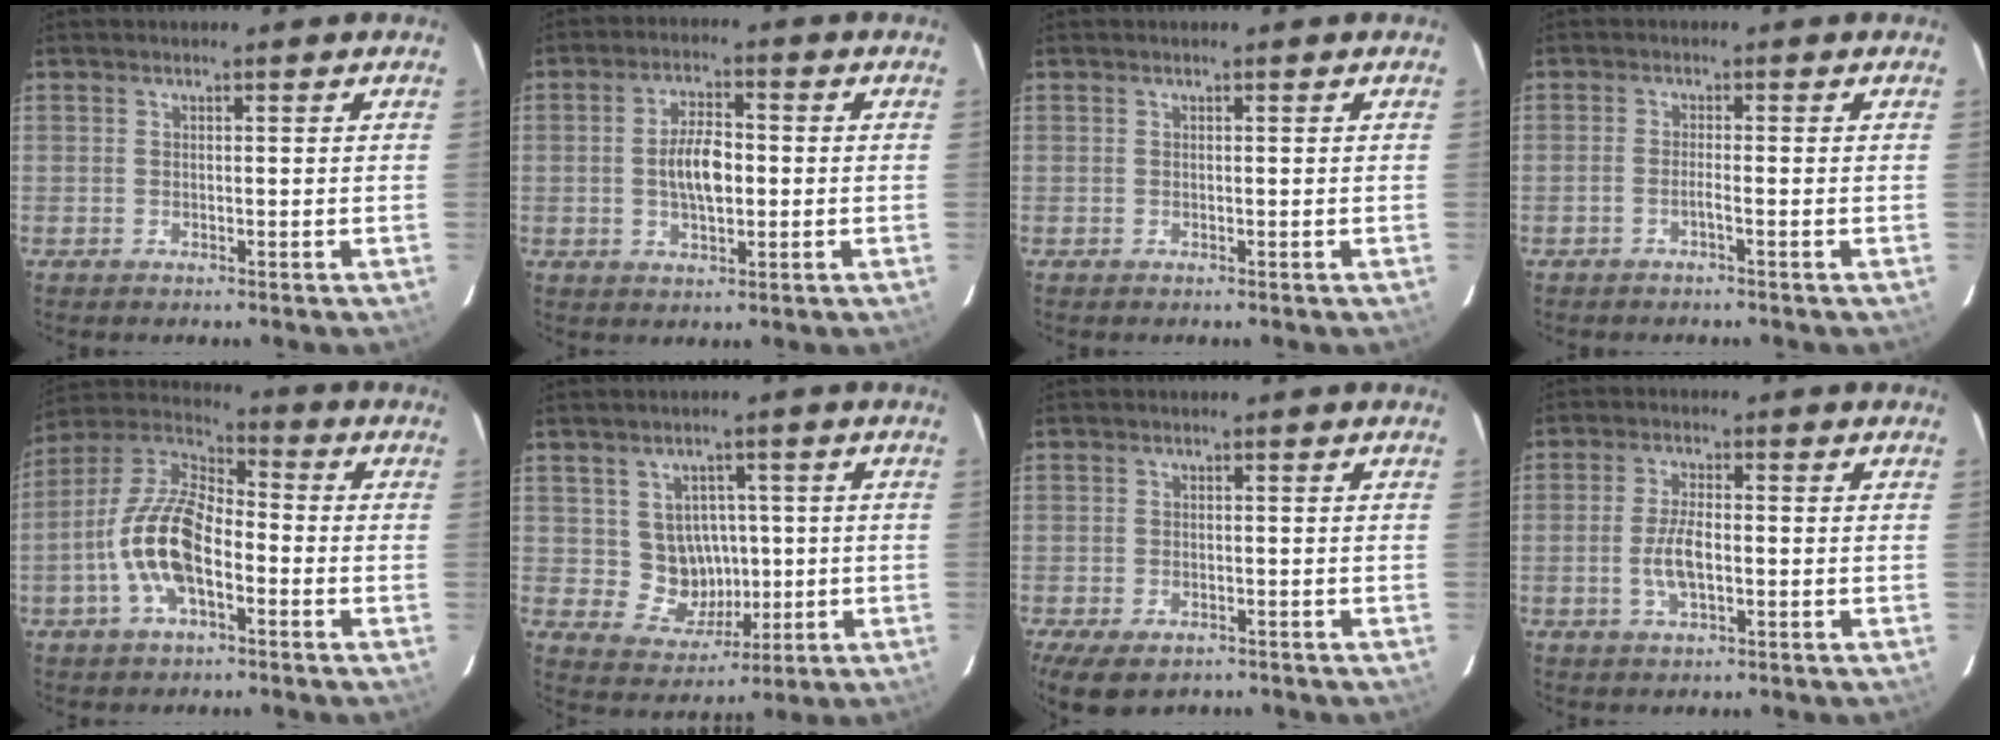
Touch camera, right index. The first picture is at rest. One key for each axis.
{"total": 7.1, "fx": -0.4, "fy": 3.3, "fz": 6.2, "tx": -0.116, "ty": 0.006, "tz": -0.003}
{"total": 0.0}
{"total": 1.2, "fx": -0.9, "fy": -0.3, "fz": 0.8, "tx": -0.019, "ty": 0.002, "tz": -0.019}
{"total": 13.9, "fx": -4.4, "fy": 6.3, "fz": 11.6, "tx": -0.240, "ty": 0.006, "tz": -0.085}
{"total": 7.8, "fx": 0.4, "fy": 7.4, "fz": 2.3, "tx": -0.052, "ty": 0.010, "tz": 0.025}
{"total": 7.6, "fx": -4.8, "fy": 3.9, "fz": 4.4, "tx": -0.100, "ty": -0.026, "tz": -0.075}
{"total": 5.4, "fx": -1.1, "fy": 1.9, "fz": 4.9, "tx": -0.100, "ty": 0.000, "tz": -0.020}